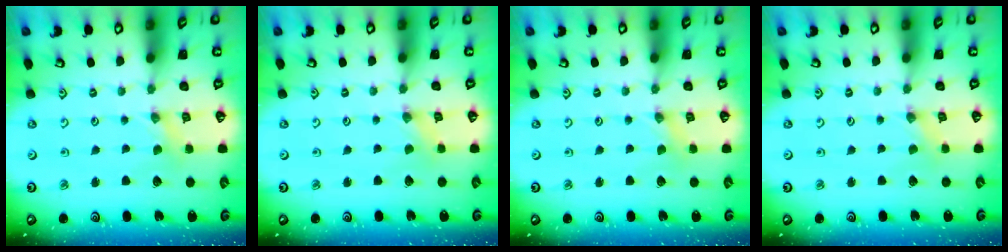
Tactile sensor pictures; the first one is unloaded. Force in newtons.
{"total": 0.0}
{"total": 0.0}
{"total": 0.8, "press": 0.8, "slide": 0.2}